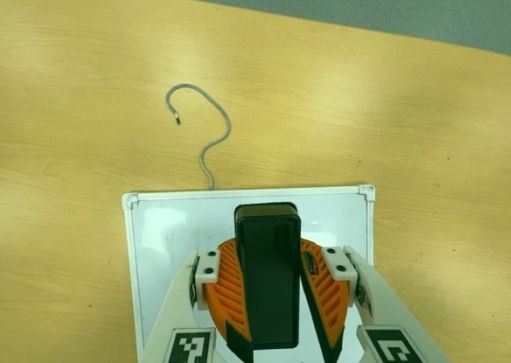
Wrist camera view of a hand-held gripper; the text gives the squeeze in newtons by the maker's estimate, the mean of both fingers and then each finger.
{"total": 12.9, "left": 11.7, "right": 14.0}